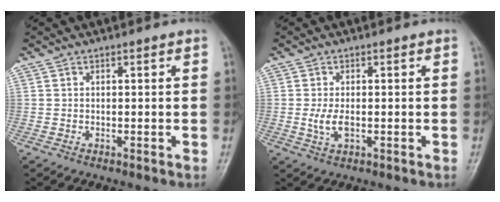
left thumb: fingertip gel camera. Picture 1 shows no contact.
{"total": 3.7, "force": [-0.5, 1.8, 3.2], "torque": [-0.071, 0.000, -0.010]}